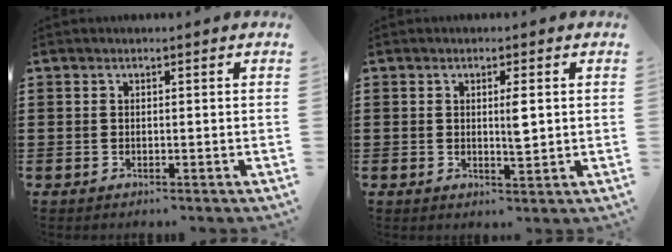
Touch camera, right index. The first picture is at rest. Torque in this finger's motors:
{"motor_torque": [1.13, 1.01, 0.14, 0.01]}